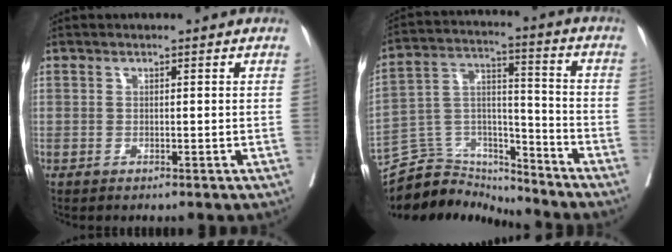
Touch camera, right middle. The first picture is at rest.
{"total": 12.8, "force": [-12.4, 3.0, 0.2], "torque": [-0.004, 0.057, -0.221]}